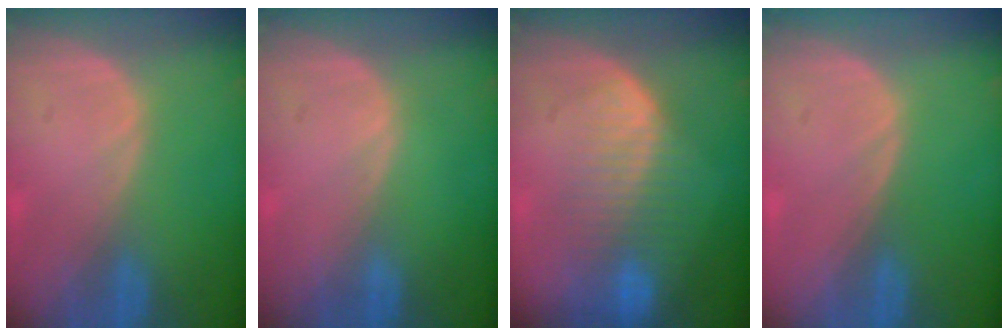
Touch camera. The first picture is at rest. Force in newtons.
{"total": 0.0}
{"total": 8.6, "press": 7.3, "slide": 4.4}
{"total": 0.0}